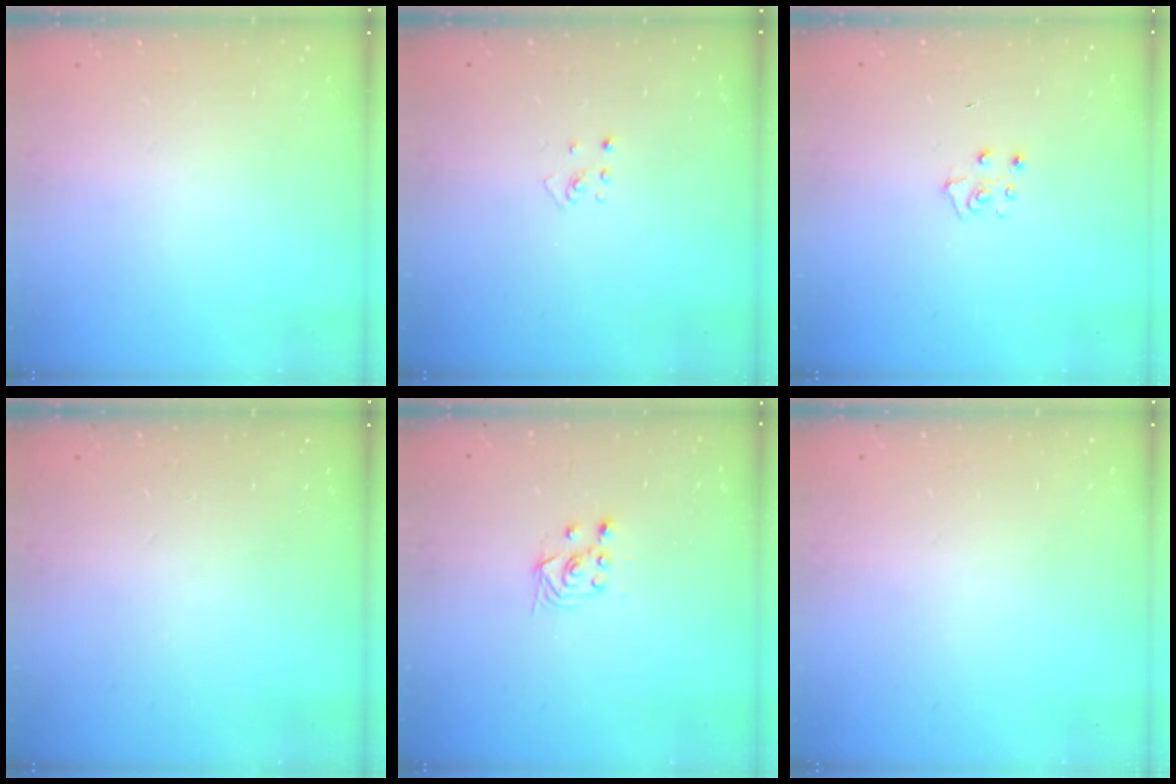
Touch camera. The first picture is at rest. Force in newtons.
{"total": 2.0, "press": 2.0, "slide": 0.3}
{"total": 5.3, "press": 5.3, "slide": 0.5}
{"total": 0.0}
{"total": 2.9, "press": 2.5, "slide": 1.4}
{"total": 0.0}